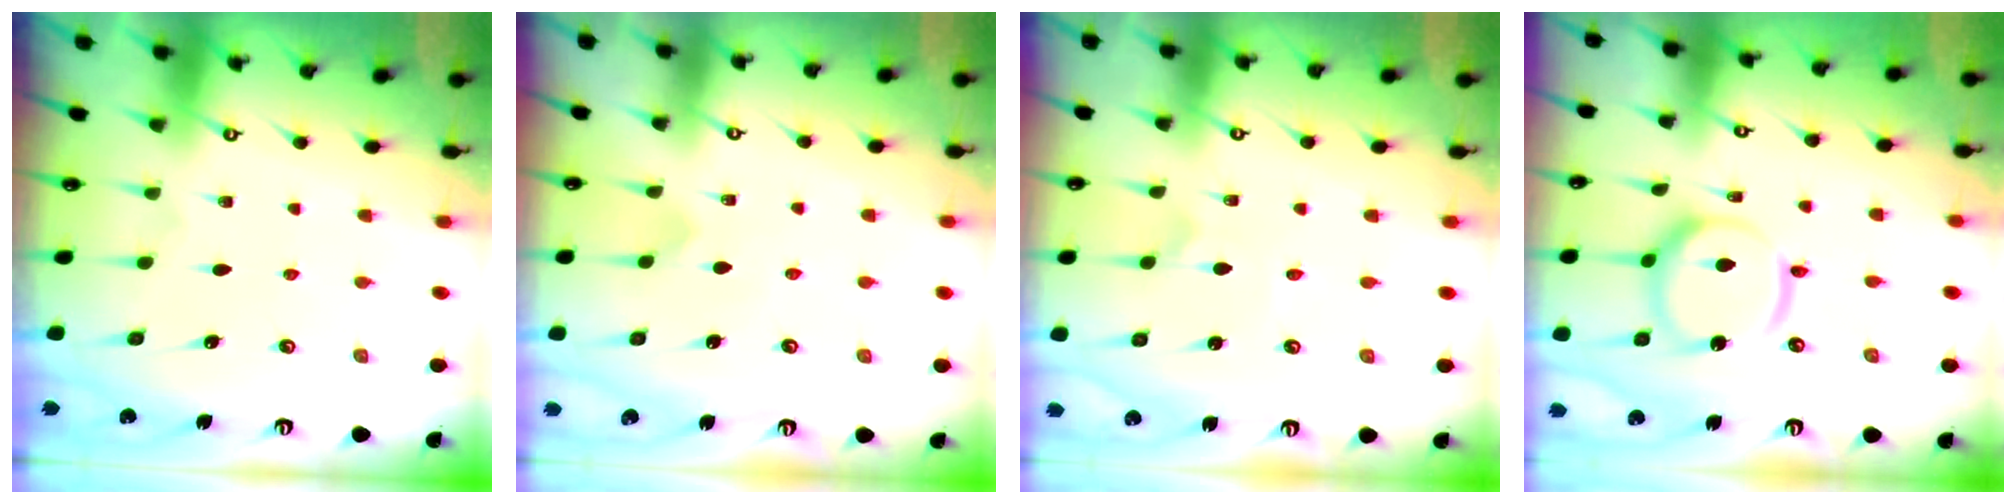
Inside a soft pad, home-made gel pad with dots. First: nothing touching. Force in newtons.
{"total": 1.5, "press": 1.5, "slide": 0.1}
{"total": 0.0}
{"total": 12.1, "press": 12.1, "slide": 1.4}